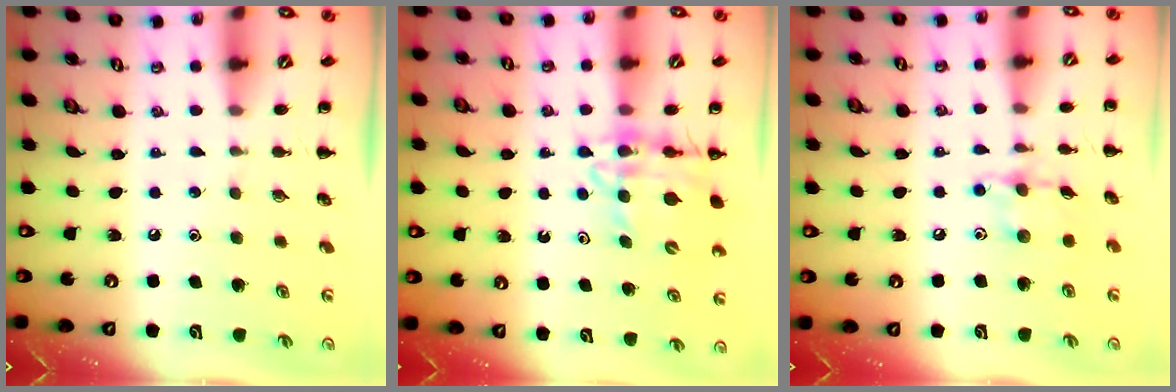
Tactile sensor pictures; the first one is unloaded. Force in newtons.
{"total": 12.0, "press": 11.4, "slide": 3.6}
{"total": 9.2, "press": 9.2, "slide": 0.4}